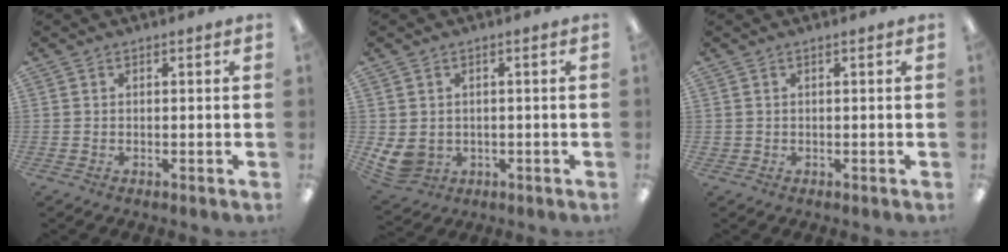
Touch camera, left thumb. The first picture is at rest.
{"total": 5.0, "force": [0.3, 4.5, 2.2], "torque": [-0.063, 0.005, 0.009]}
{"total": 0.5, "force": [0.2, 0.3, 0.3], "torque": [-0.007, 0.005, 0.003]}